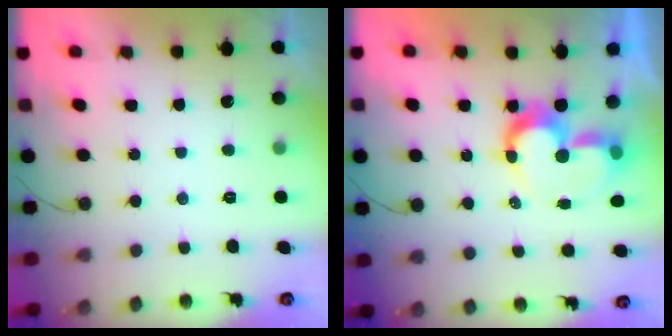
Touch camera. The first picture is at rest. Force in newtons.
{"total": 10.7, "press": 10.6, "slide": 0.8}